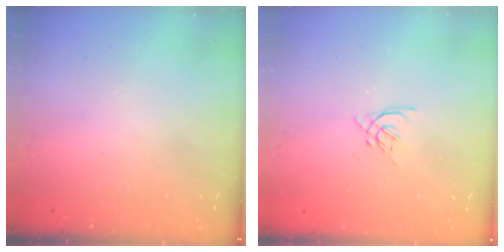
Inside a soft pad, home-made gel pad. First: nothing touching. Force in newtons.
{"total": 2.0, "press": 1.9, "slide": 0.5}